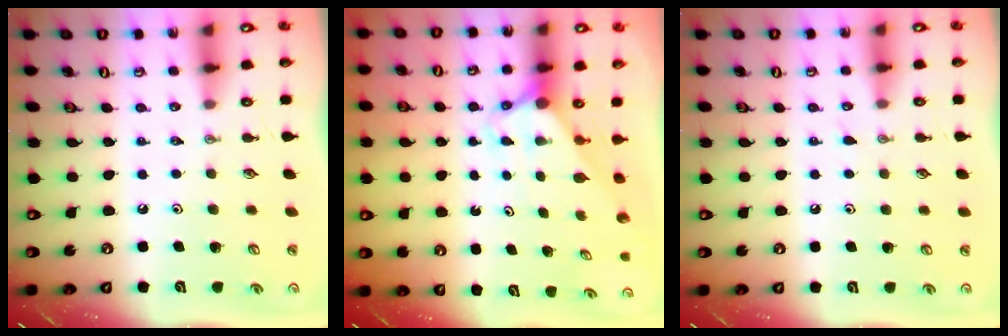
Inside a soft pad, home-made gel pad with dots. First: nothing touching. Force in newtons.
{"total": 2.9, "press": 2.9, "slide": 0.0}
{"total": 4.4, "press": 4.4, "slide": 0.6}